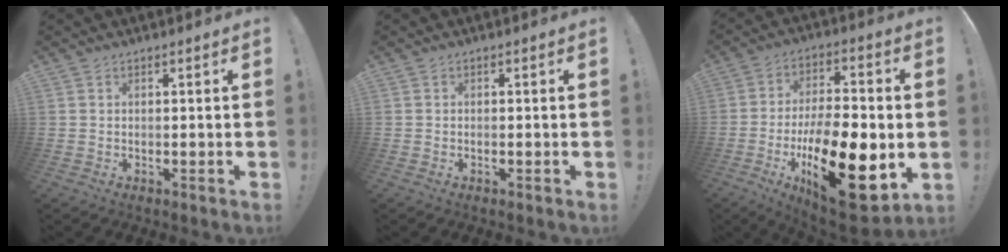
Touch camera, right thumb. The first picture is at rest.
{"total": 0.0}
{"total": 25.5, "force": [-6.5, 11.3, 21.9], "torque": [-0.370, 0.034, -0.093]}